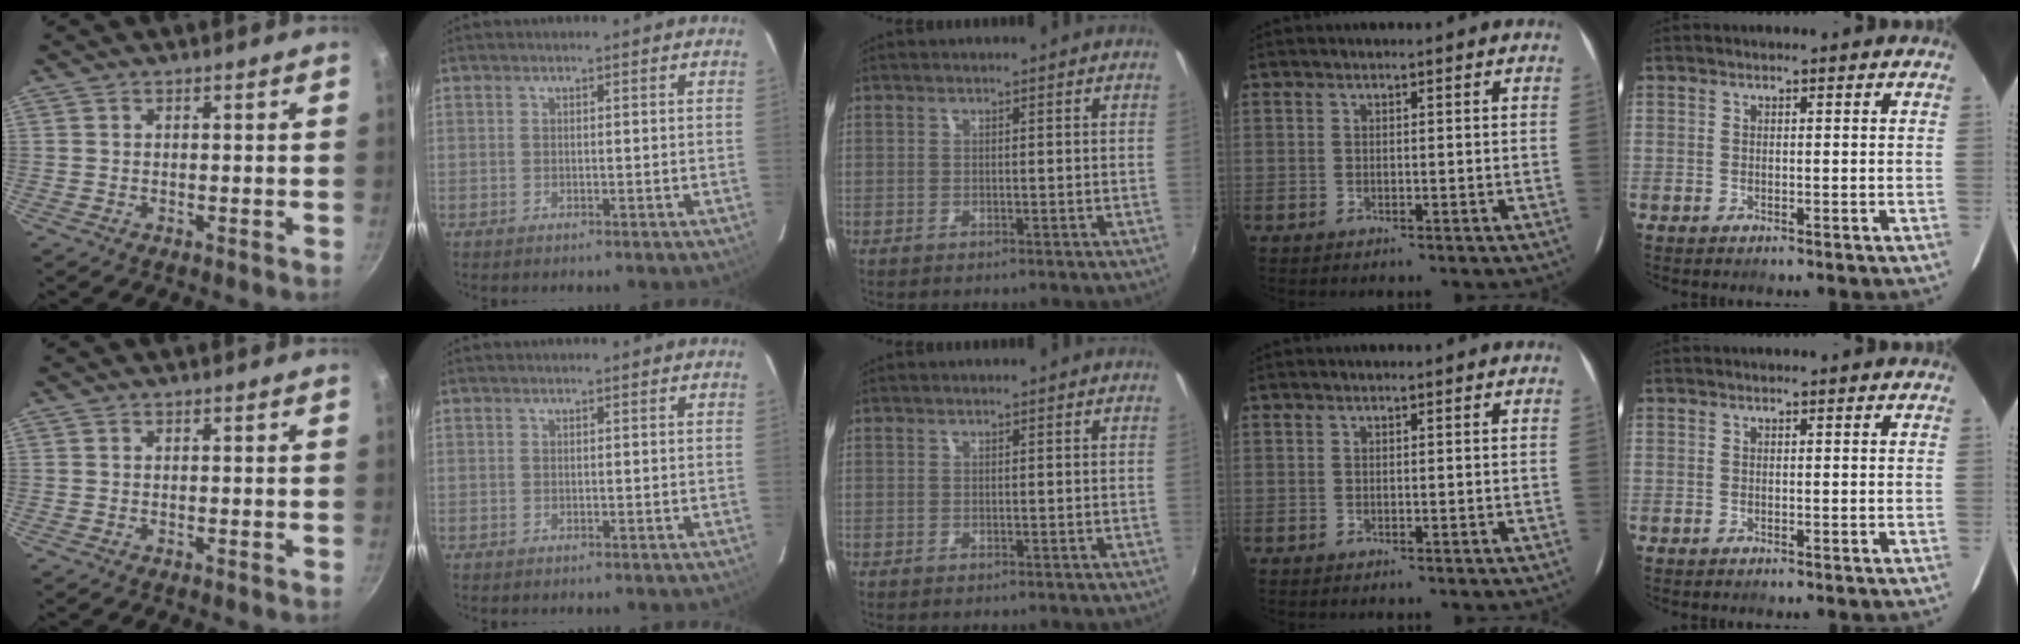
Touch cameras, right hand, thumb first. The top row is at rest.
{}